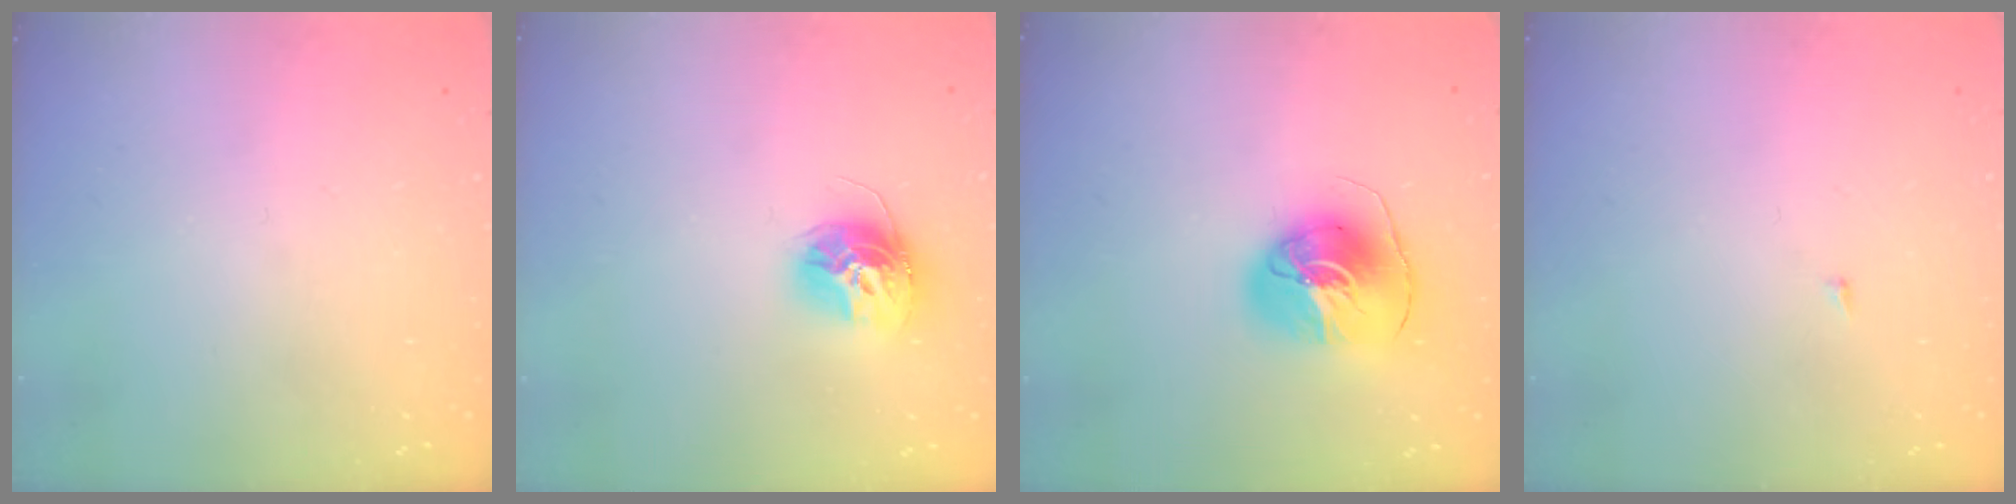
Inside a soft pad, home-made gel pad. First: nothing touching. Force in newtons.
{"total": 12.4, "press": 12.4, "slide": 1.0}
{"total": 10.5, "press": 10.5, "slide": 1.3}
{"total": 1.8, "press": 1.8, "slide": 0.2}